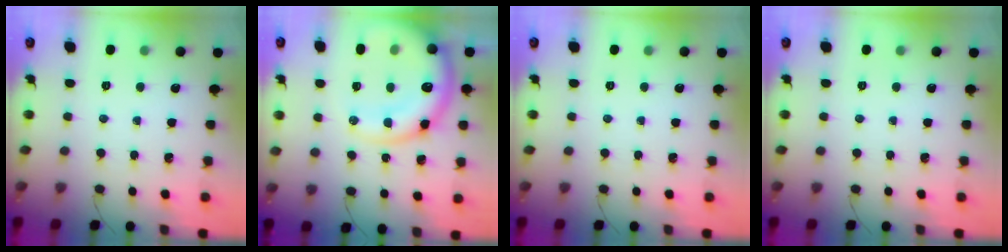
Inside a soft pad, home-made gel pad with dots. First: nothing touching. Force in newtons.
{"total": 20.5, "press": 20.0, "slide": 4.4}
{"total": 0.0}
{"total": 0.0}